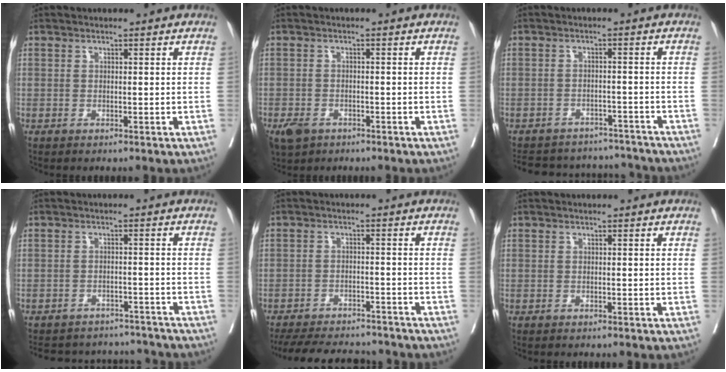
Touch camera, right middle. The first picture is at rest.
{"total": 4.4, "force": [-2.8, 2.9, 1.7], "torque": [-0.028, -0.001, -0.043]}
{"total": 15.1, "force": [-13.9, 4.9, 3.1], "torque": [-0.075, 0.015, -0.175]}
{"total": 13.5, "force": [-12.6, 4.2, 2.3], "torque": [-0.052, 0.019, -0.155]}
{"total": 14.7, "force": [-13.1, 4.6, 4.9], "torque": [-0.109, -0.004, -0.180]}
{"total": 0.0}